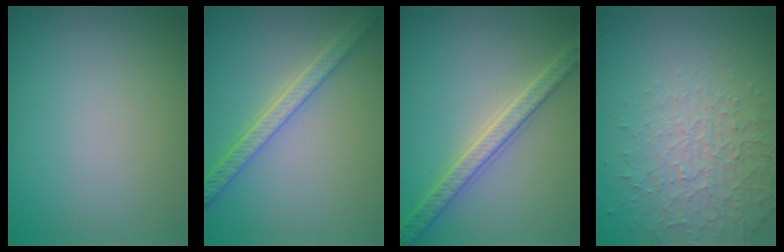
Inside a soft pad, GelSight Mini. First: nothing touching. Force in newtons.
{"total": 4.2, "press": 3.4, "slide": 2.4}
{"total": 3.6, "press": 3.6, "slide": 0.8}
{"total": 4.5, "press": 3.3, "slide": 3.1}